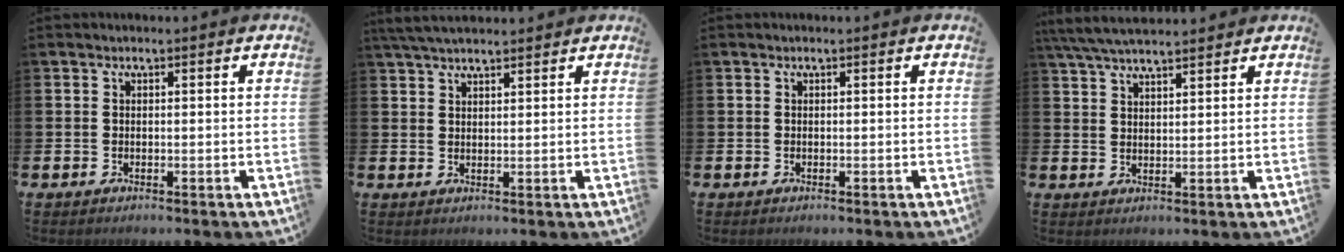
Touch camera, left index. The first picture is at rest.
{"total": 4.1, "force": [3.6, 0.9, 1.7], "torque": [-0.036, -0.007, 0.066]}
{"total": 0.0}
{"total": 5.5, "force": [5.1, 0.9, 1.9], "torque": [-0.047, -0.016, 0.093]}